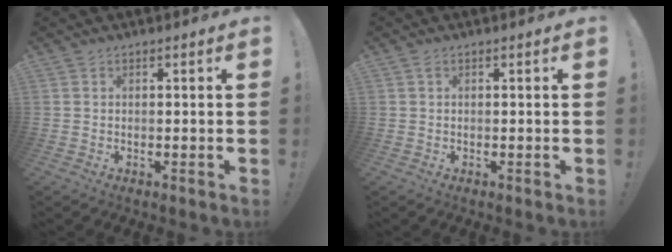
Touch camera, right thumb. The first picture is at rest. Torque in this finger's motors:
{"motor_torque": [-0.23, -0.08, -0.13, -0.09, -0.03]}